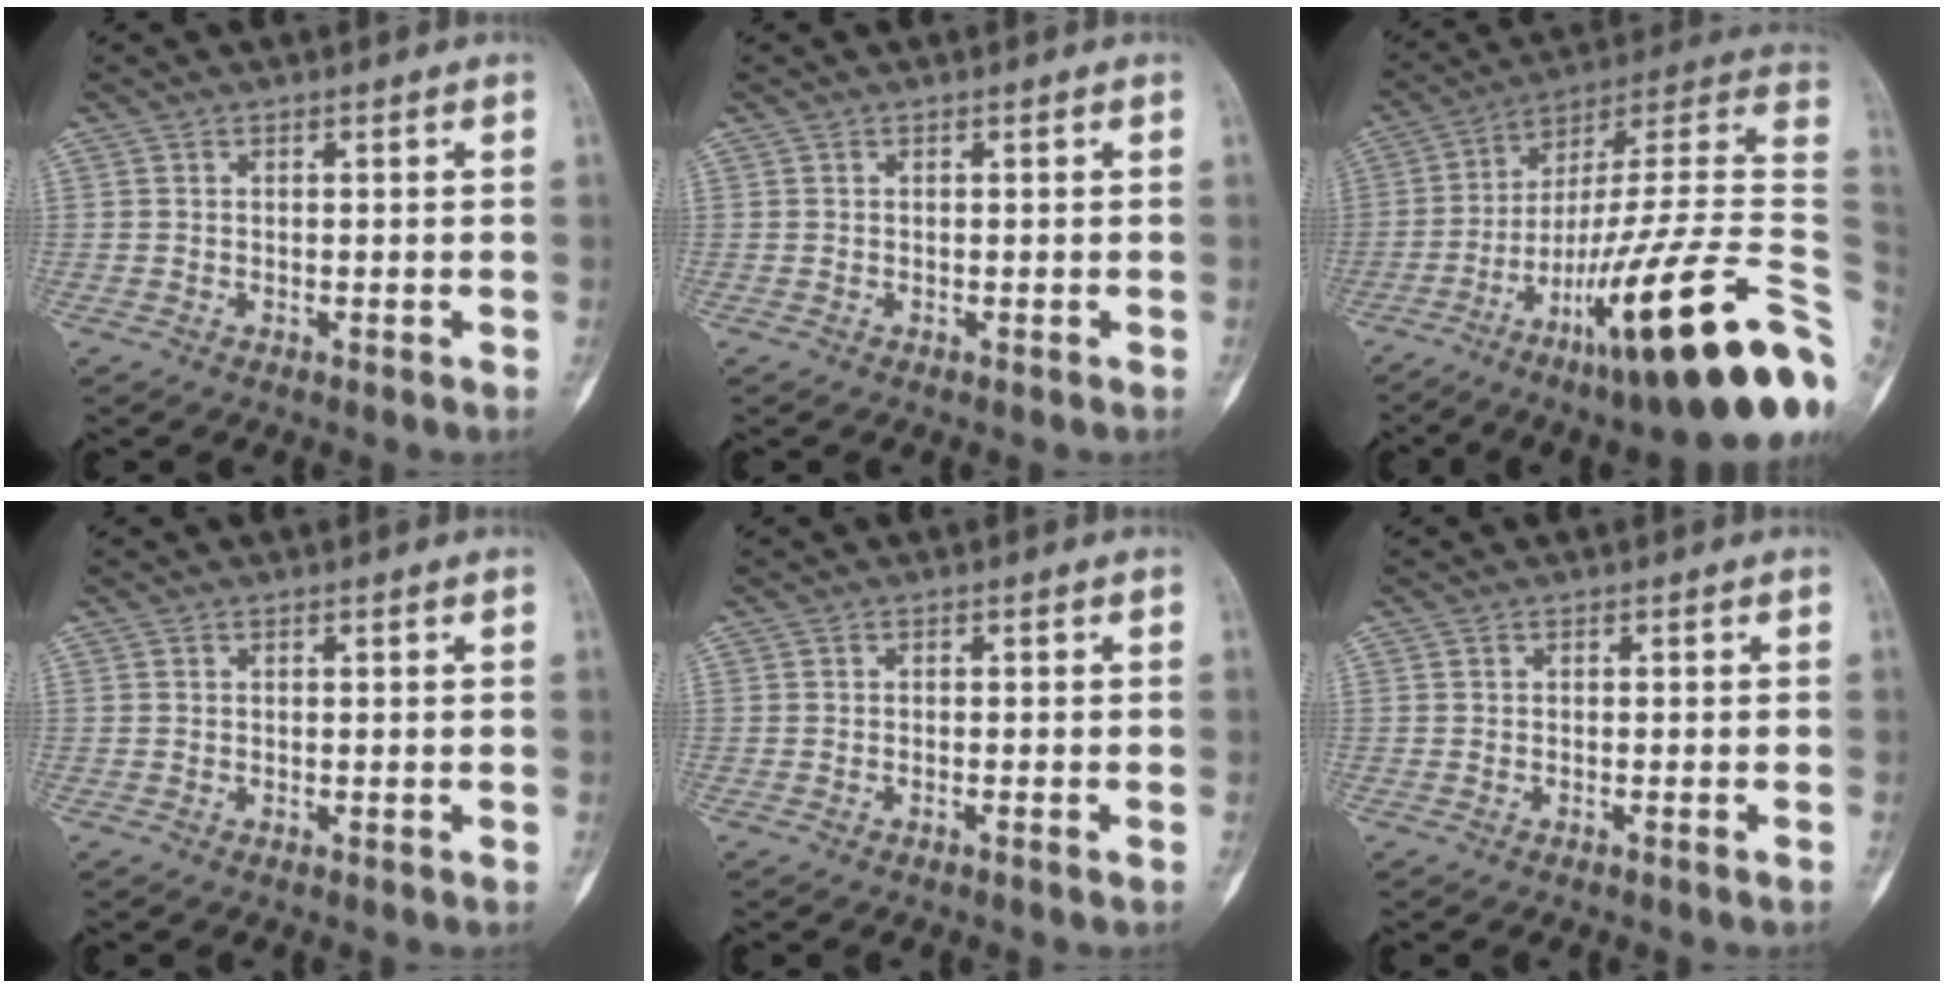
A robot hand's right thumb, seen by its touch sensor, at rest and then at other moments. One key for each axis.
{"total": 0.0}
{"total": 30.1, "fx": -8.8, "fy": 4.7, "fz": 28.4, "tx": -0.357, "ty": 0.062, "tz": -0.143}
{"total": 0.0}
{"total": 0.6, "fx": -0.4, "fy": -0.1, "fz": 0.4, "tx": -0.010, "ty": 0.005, "tz": -0.007}
{"total": 0.5, "fx": -0.3, "fy": -0.1, "fz": 0.4, "tx": -0.011, "ty": 0.007, "tz": -0.004}